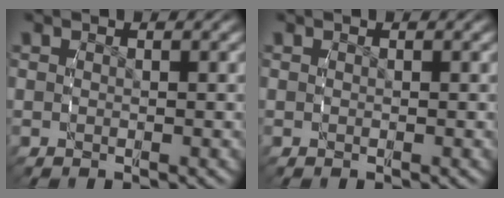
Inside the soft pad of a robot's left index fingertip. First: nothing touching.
{"total": 0.0}